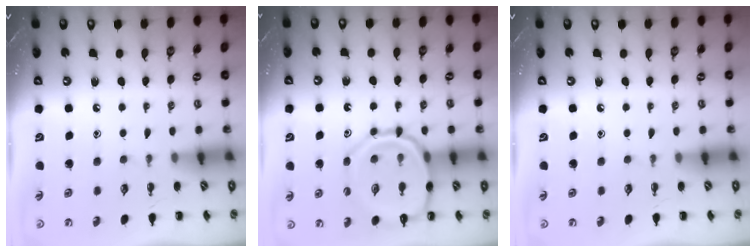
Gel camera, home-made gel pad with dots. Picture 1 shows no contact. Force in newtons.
{"total": 14.1, "press": 14.0, "slide": 1.7}
{"total": 0.0}